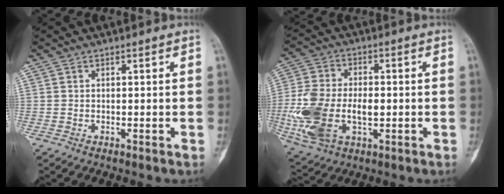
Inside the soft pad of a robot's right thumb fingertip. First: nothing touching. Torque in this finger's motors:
{"motor_torque": [2.04, 2.10, 1.89, -0.53, 0.19]}